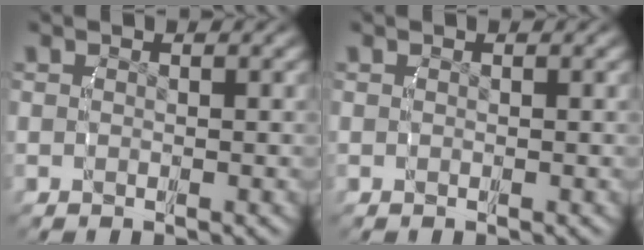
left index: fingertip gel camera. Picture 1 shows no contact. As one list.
[{"total": 0.0}]